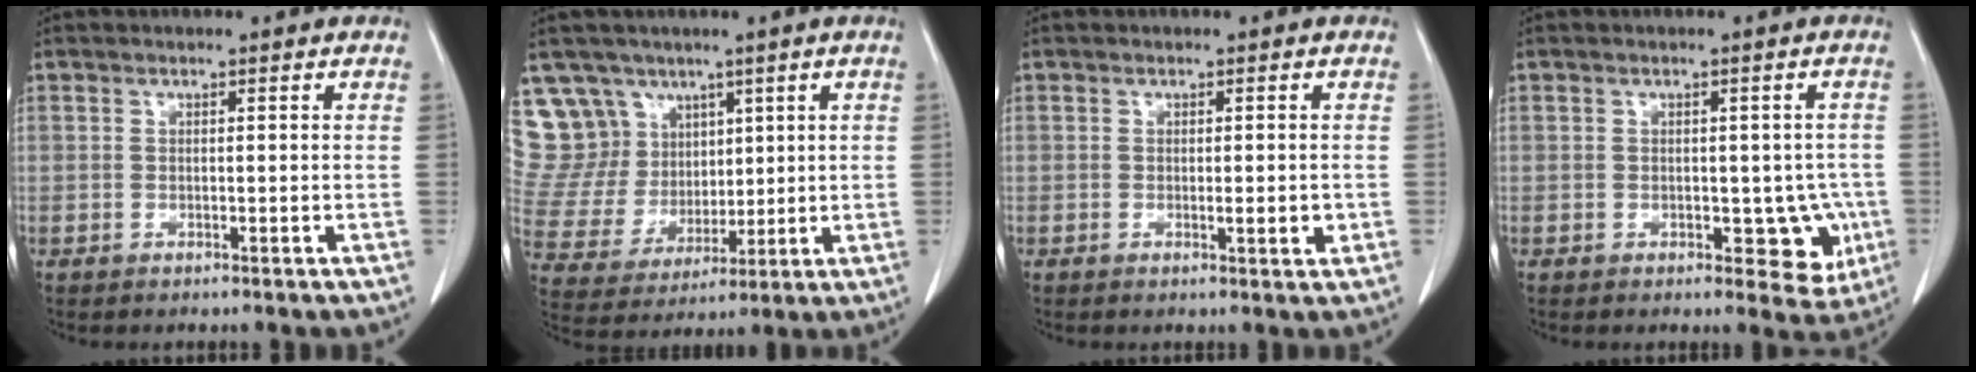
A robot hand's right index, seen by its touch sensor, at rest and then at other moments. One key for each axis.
{"total": 13.3, "fx": 8.4, "fy": 10.2, "fz": 1.8, "tx": -0.061, "ty": 0.048, "tz": 0.187}
{"total": 2.1, "fx": -0.3, "fy": 0.5, "fz": 2.0, "tx": -0.030, "ty": -0.002, "tz": -0.001}
{"total": 6.0, "fx": -1.5, "fy": 3.6, "fz": 4.6, "tx": -0.031, "ty": 0.006, "tz": -0.008}